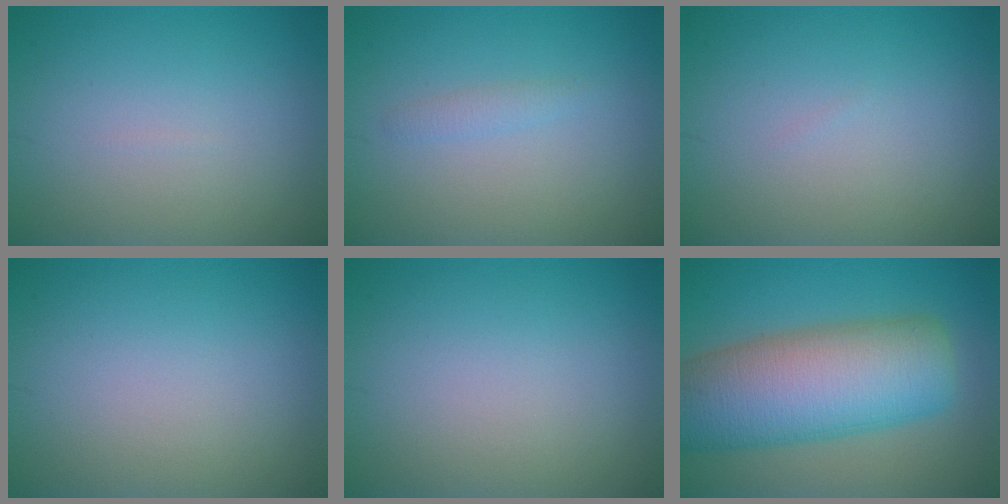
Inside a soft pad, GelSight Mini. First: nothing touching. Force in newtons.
{"total": 1.0, "press": 0.9, "slide": 0.1}
{"total": 0.0}
{"total": 0.0}
{"total": 0.0}
{"total": 12.1, "press": 12.1, "slide": 0.4}